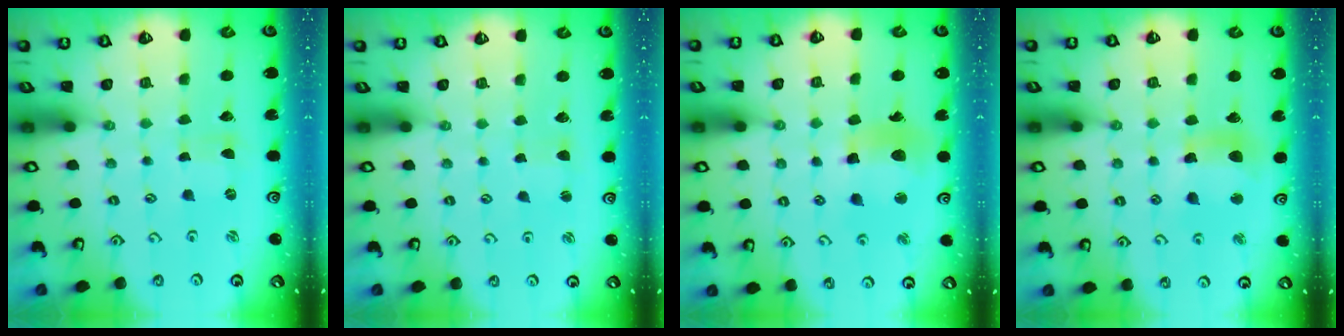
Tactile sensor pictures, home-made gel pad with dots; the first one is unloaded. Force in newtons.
{"total": 2.1, "press": 2.0, "slide": 0.3}
{"total": 12.4, "press": 12.3, "slide": 1.6}
{"total": 11.0, "press": 10.9, "slide": 1.6}